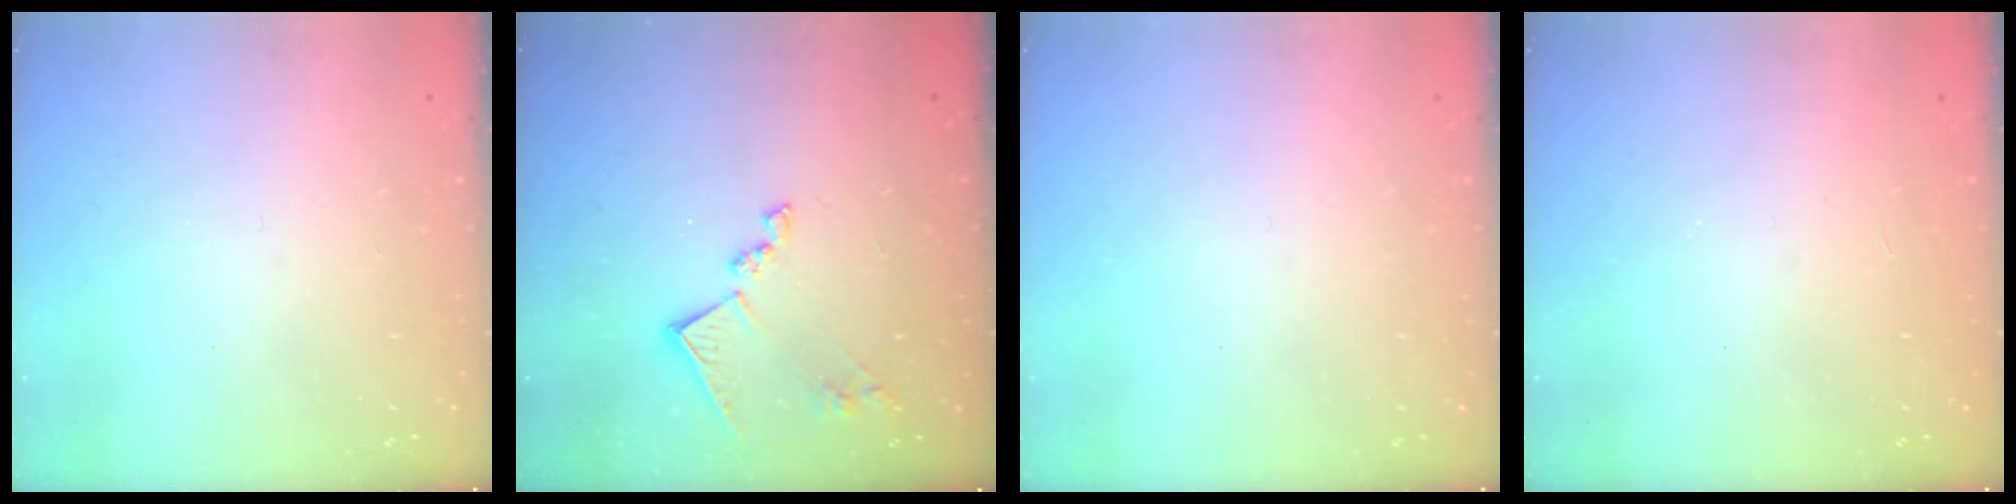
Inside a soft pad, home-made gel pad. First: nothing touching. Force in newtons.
{"total": 12.8, "press": 12.8, "slide": 0.8}
{"total": 0.0}
{"total": 1.0, "press": 1.0, "slide": 0.1}